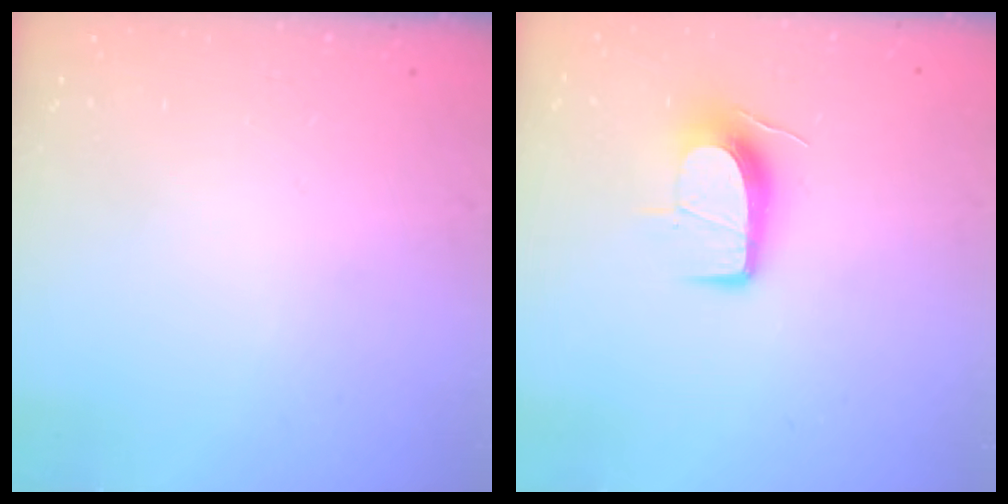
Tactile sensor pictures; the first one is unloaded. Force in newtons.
{"total": 9.8, "press": 9.8, "slide": 0.7}